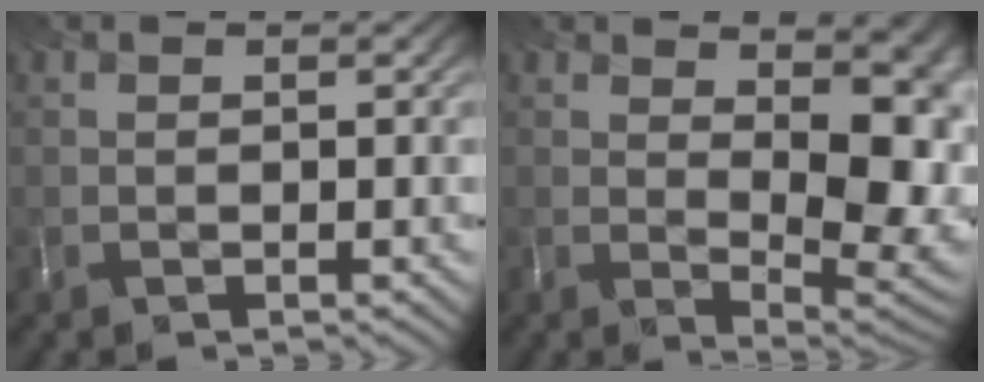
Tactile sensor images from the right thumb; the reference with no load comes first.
{"total": 12.1, "force": [2.8, 5.5, 10.4], "torque": [-0.117, 0.007, 0.054]}